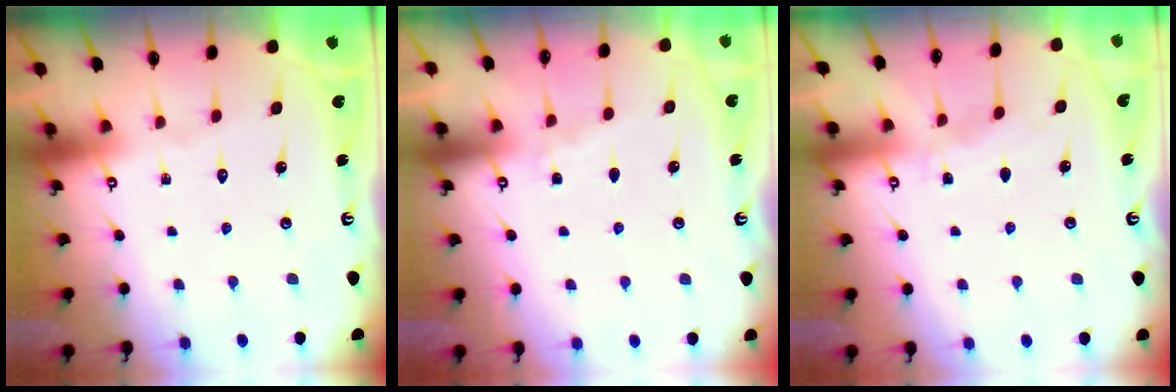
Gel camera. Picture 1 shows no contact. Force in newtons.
{"total": 3.9, "press": 3.9, "slide": 0.5}
{"total": 4.5, "press": 4.5, "slide": 0.5}